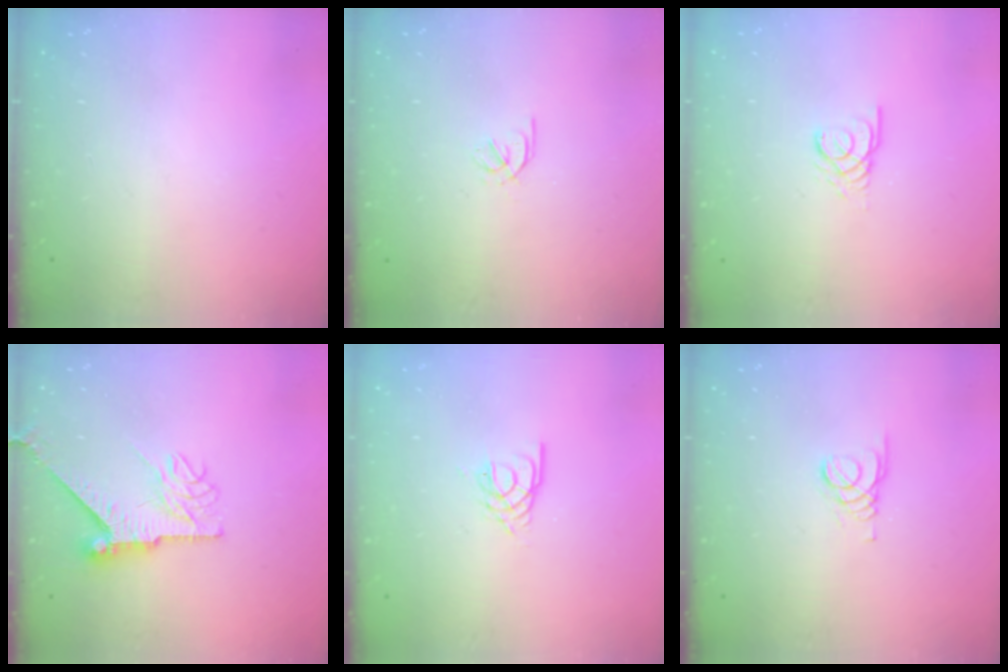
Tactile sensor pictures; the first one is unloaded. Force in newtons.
{"total": 1.7, "press": 1.6, "slide": 0.6}
{"total": 2.4, "press": 2.4, "slide": 0.1}
{"total": 9.0, "press": 9.0, "slide": 0.6}
{"total": 2.5, "press": 2.4, "slide": 0.4}
{"total": 1.6, "press": 1.5, "slide": 0.2}